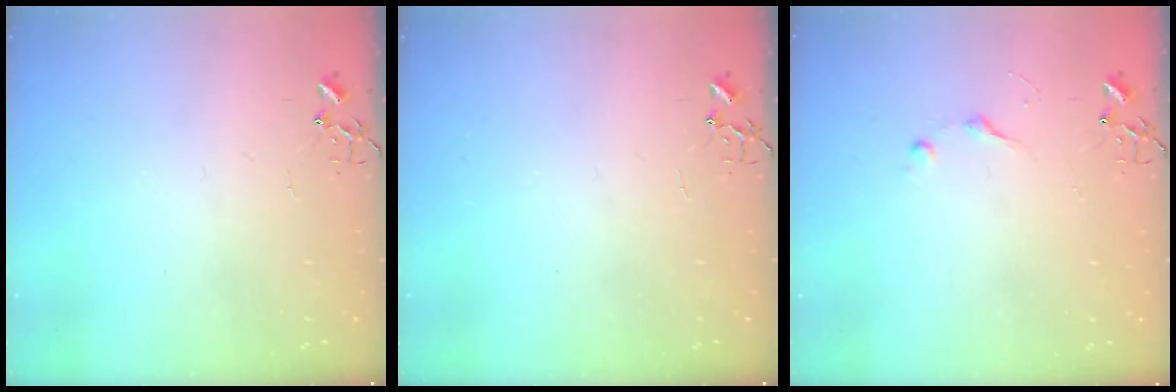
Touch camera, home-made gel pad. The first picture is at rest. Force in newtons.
{"total": 0.0}
{"total": 4.7, "press": 4.6, "slide": 0.5}